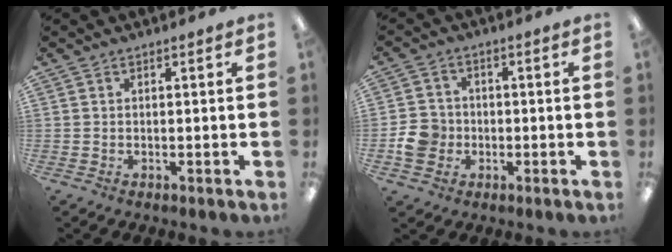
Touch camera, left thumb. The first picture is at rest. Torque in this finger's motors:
{"motor_torque": [-0.70, 0.72, -0.02, 0.02, 0.01]}